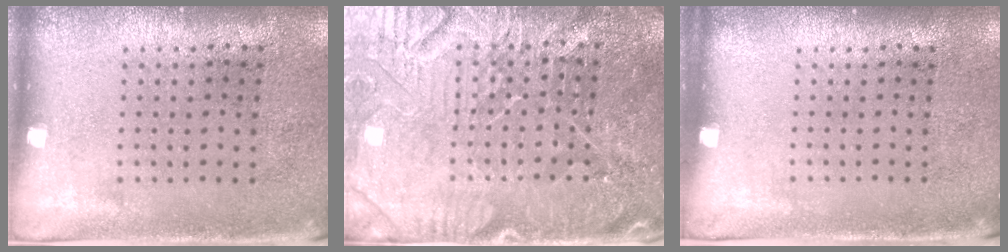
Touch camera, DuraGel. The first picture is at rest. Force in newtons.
{"total": 4.7, "press": 4.6, "slide": 1.0}
{"total": 0.0}